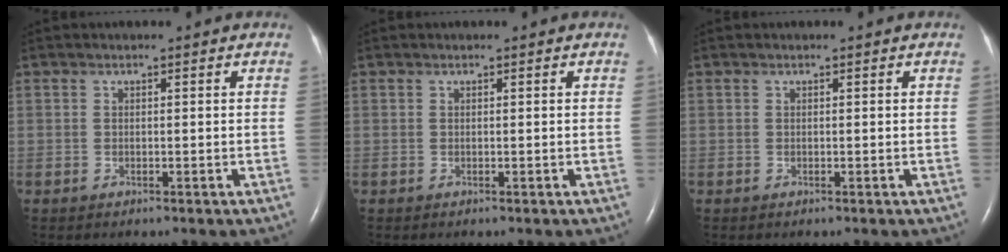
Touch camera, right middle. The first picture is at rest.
{"total": 0.0}
{"total": 0.0}